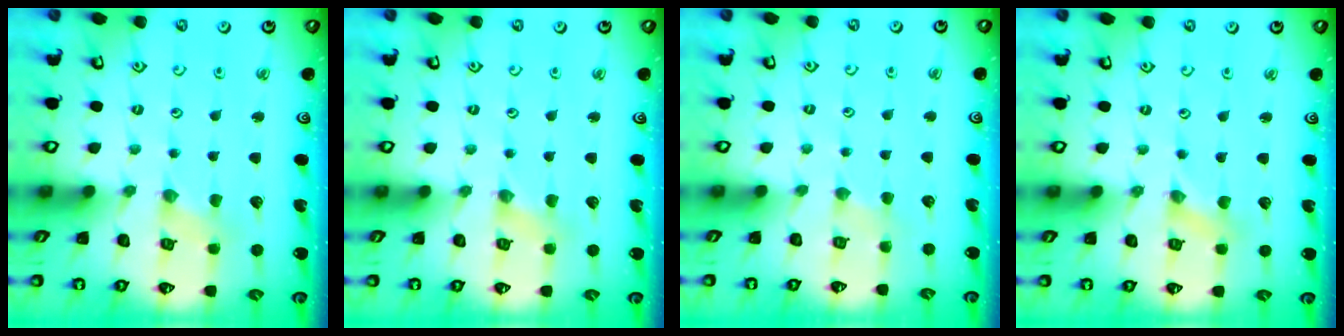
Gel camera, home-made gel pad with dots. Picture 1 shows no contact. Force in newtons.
{"total": 1.4, "press": 1.4, "slide": 0.2}
{"total": 1.7, "press": 1.6, "slide": 0.4}
{"total": 0.0}